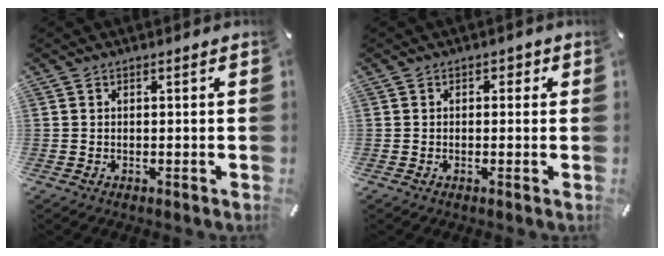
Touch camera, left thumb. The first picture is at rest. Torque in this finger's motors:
{"motor_torque": [-0.06, -0.11, 0.02, 0.09, 0.01]}